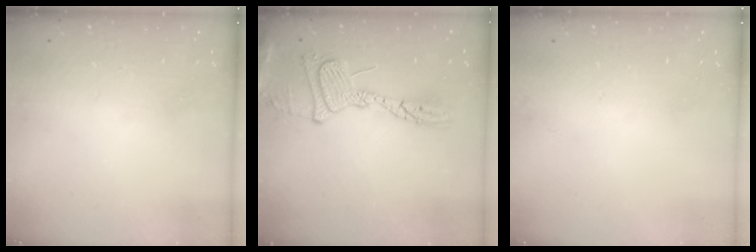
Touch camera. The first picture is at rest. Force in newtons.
{"total": 17.1, "press": 17.1, "slide": 1.5}
{"total": 0.0}